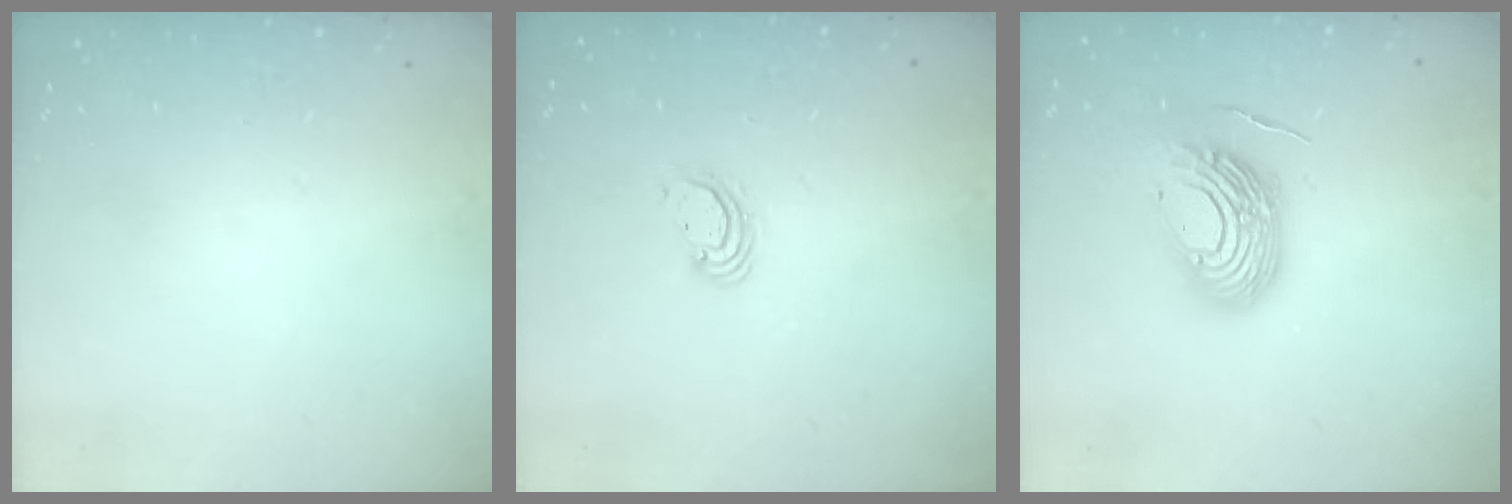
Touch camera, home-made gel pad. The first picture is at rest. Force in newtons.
{"total": 3.1, "press": 3.1, "slide": 0.1}
{"total": 13.6, "press": 13.4, "slide": 2.2}